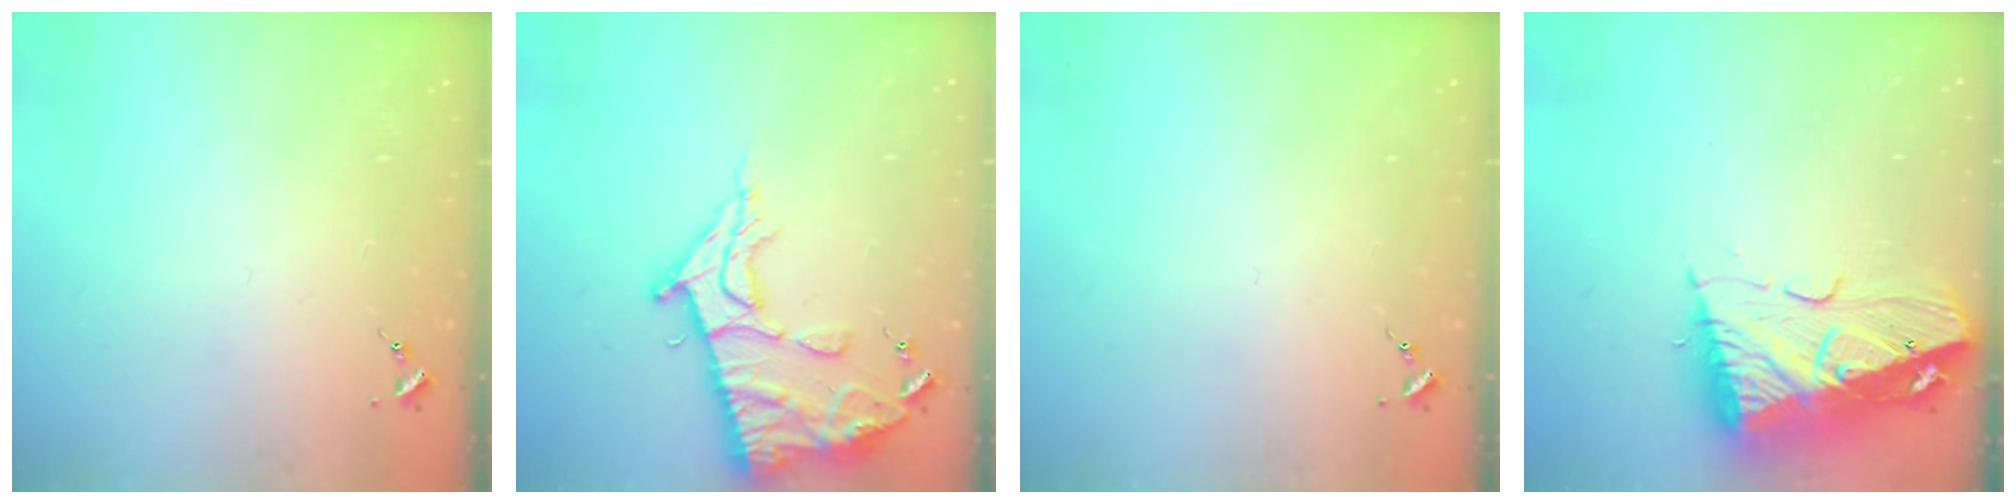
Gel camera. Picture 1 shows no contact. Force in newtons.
{"total": 14.9, "press": 14.9, "slide": 1.5}
{"total": 0.0}
{"total": 14.6, "press": 14.5, "slide": 1.7}